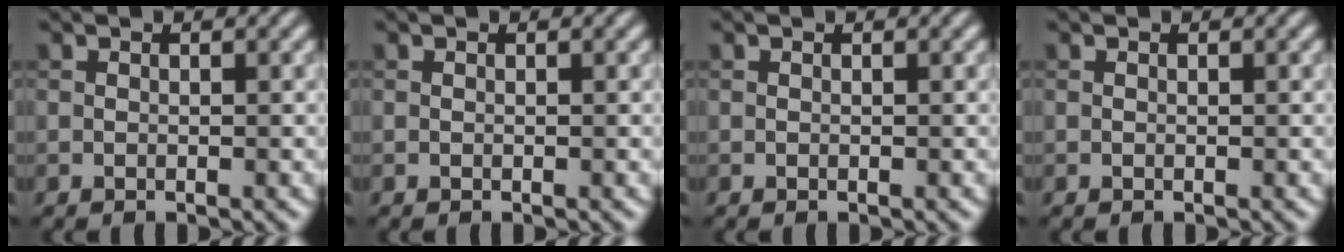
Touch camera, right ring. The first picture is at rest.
{"total": 0.0}
{"total": 0.0}
{"total": 0.0}